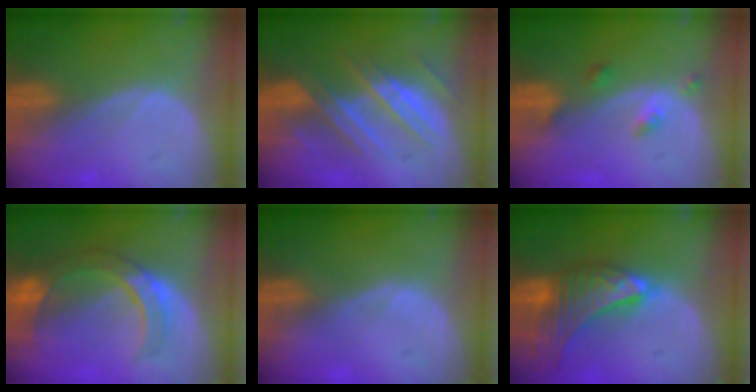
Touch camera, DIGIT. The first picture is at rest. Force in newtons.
{"total": 7.2, "press": 7.2, "slide": 0.8}
{"total": 2.5, "press": 2.5, "slide": 0.2}
{"total": 8.8, "press": 7.8, "slide": 4.1}
{"total": 0.0}
{"total": 9.8, "press": 8.7, "slide": 4.4}